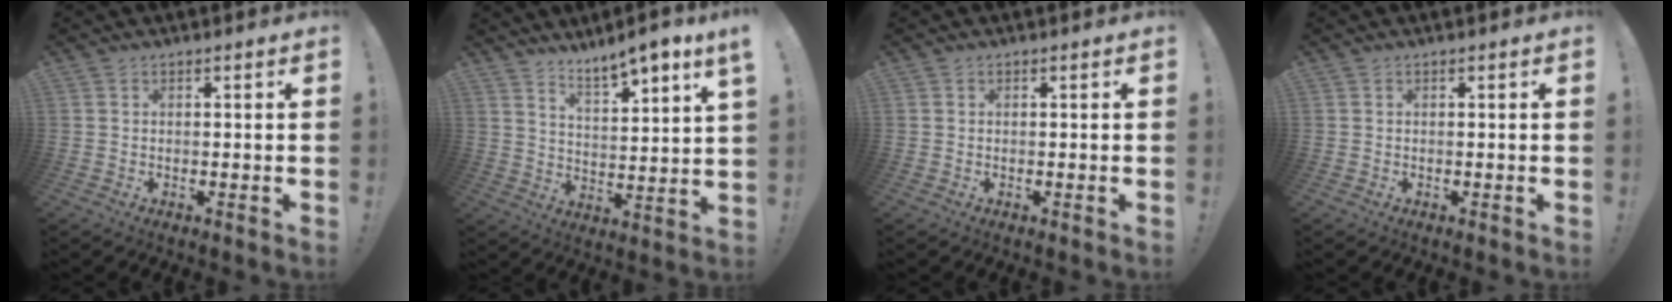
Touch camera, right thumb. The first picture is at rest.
{"total": 7.5, "force": [6.5, 0.1, 3.7], "torque": [-0.054, -0.056, 0.107]}
{"total": 0.0}
{"total": 0.0}